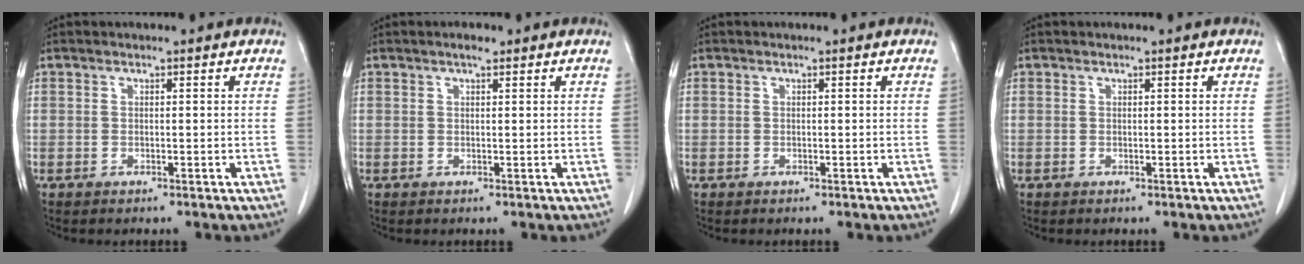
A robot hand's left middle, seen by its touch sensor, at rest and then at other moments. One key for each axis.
{"total": 1.2, "fx": 0.9, "fy": 0.4, "fz": 0.8, "tx": -0.017, "ty": 0.003, "tz": 0.014}
{"total": 0.0}
{"total": 0.0}